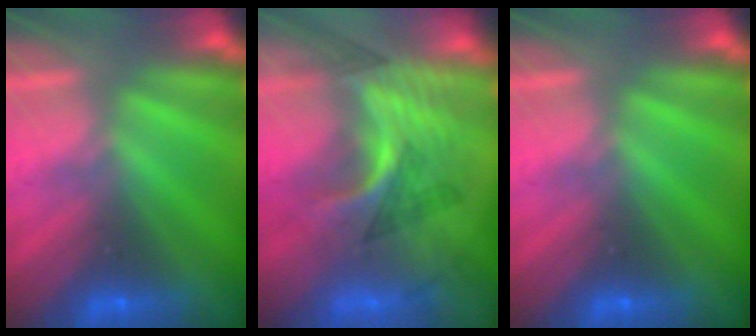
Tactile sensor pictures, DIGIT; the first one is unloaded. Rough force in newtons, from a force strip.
{"total": 3.0}
{"total": 0.0}